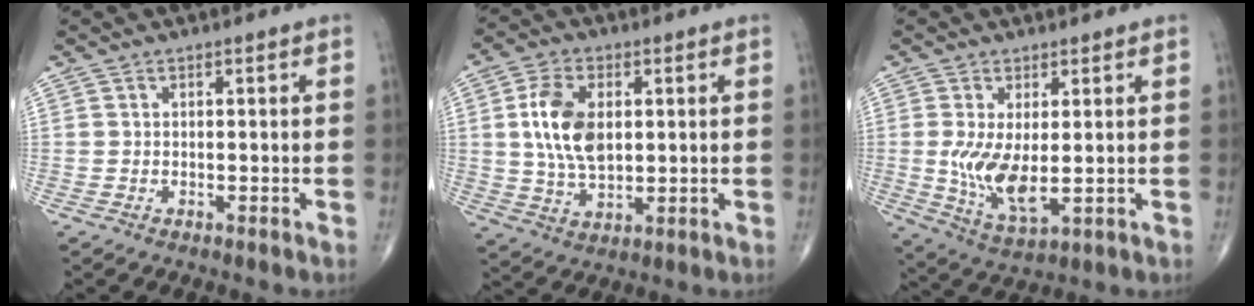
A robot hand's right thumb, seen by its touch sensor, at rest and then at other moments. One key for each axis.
{"total": 11.1, "fx": 1.8, "fy": 6.6, "fz": 8.7, "tx": -0.160, "ty": -0.005, "tz": 0.035}
{"total": 9.0, "fx": 0.0, "fy": 3.8, "fz": 8.2, "tx": -0.160, "ty": -0.026, "tz": 0.012}